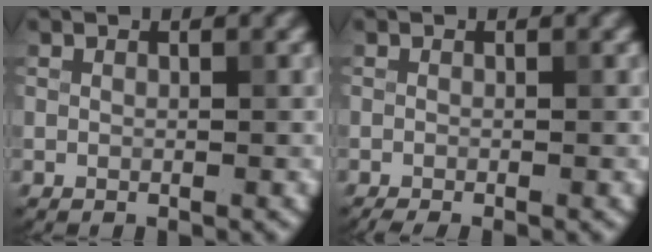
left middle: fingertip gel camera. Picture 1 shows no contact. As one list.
[{"total": 1.3, "force": [-1.0, 0.2, 0.9], "torque": [-0.012, -0.007, -0.018]}]